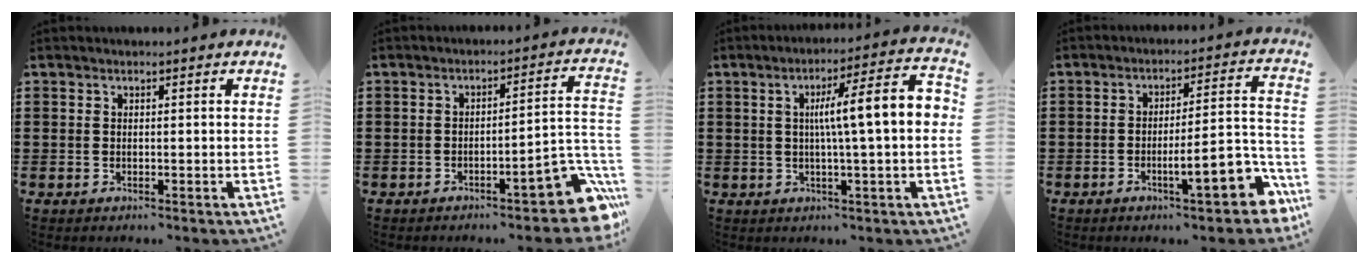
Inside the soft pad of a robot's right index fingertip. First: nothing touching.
{"total": 8.7, "force": [-4.8, 2.0, 7.0], "torque": [-0.093, -0.007, -0.083]}
{"total": 9.4, "force": [0.7, 0.6, 9.3], "torque": [-0.155, -0.006, 0.001]}
{"total": 10.0, "force": [-4.6, 2.3, 8.6], "torque": [-0.116, -0.006, -0.080]}